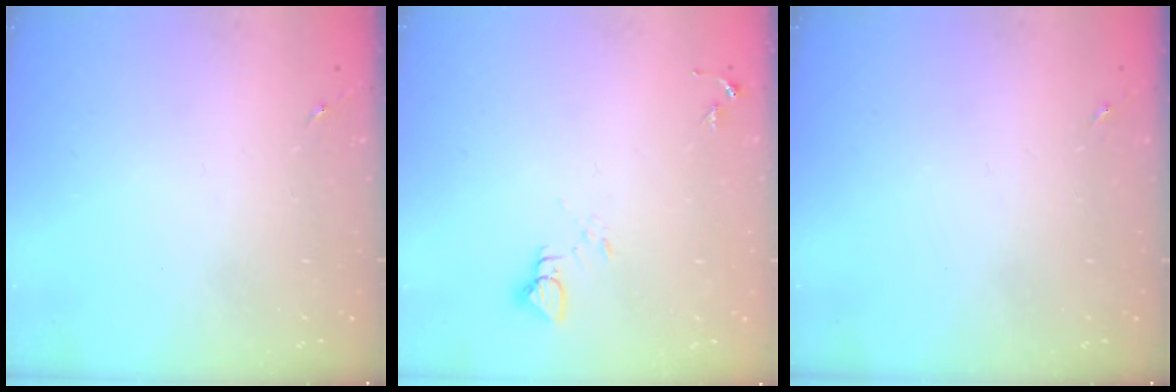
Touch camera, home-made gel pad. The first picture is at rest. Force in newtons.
{"total": 3.1, "press": 3.1, "slide": 0.1}
{"total": 0.0}